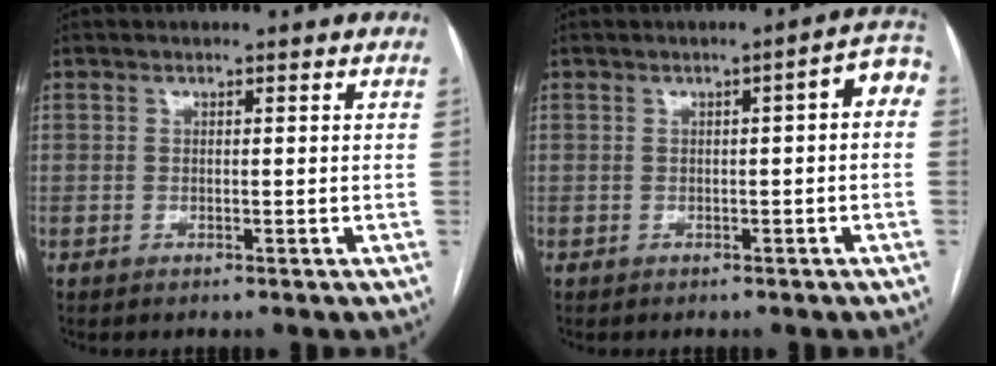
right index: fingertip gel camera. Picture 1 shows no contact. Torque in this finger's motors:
{"motor_torque": [0.56, 0.13, 0.16, 0.01]}